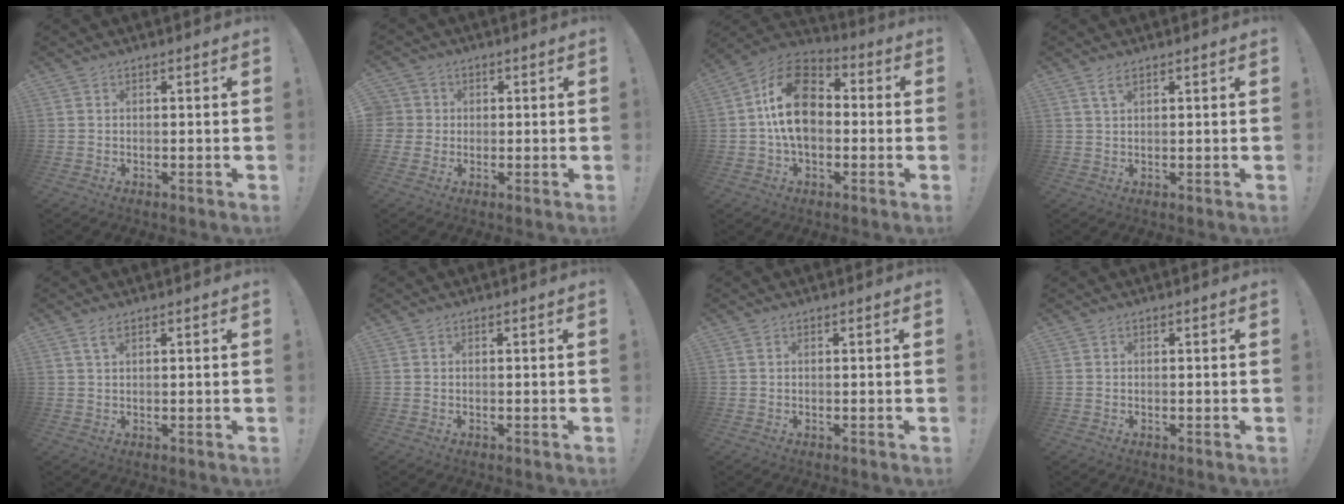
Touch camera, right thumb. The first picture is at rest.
{"total": 3.8, "force": [0.2, 3.7, 0.9], "torque": [-0.030, 0.008, 0.004]}
{"total": 18.1, "force": [1.6, 12.2, 13.3], "torque": [-0.229, 0.016, 0.026]}
{"total": 2.6, "force": [1.4, 0.3, 2.1], "torque": [-0.043, 0.000, 0.023]}
{"total": 2.4, "force": [1.2, 0.3, 2.1], "torque": [-0.042, 0.000, 0.020]}
{"total": 0.0}
{"total": 0.9, "force": [0.3, 0.0, 0.9], "torque": [-0.019, 0.001, 0.005]}
{"total": 0.0}